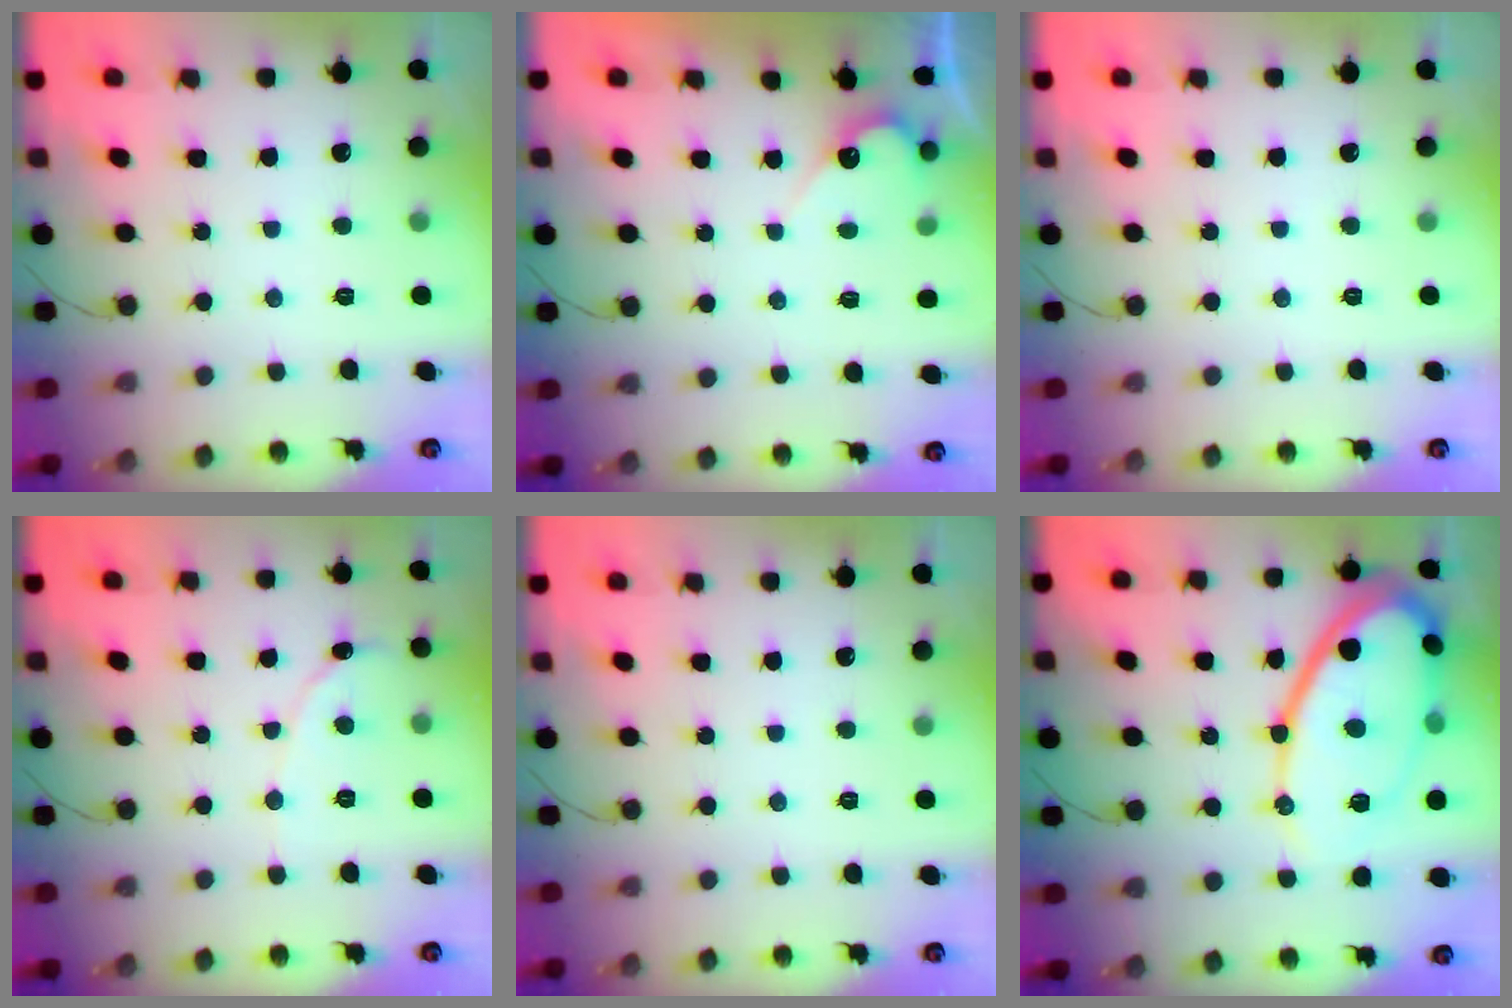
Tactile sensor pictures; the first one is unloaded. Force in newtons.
{"total": 3.9, "press": 3.9, "slide": 0.2}
{"total": 0.0}
{"total": 2.1, "press": 2.1, "slide": 0.2}
{"total": 0.0}
{"total": 20.7, "press": 20.5, "slide": 2.1}